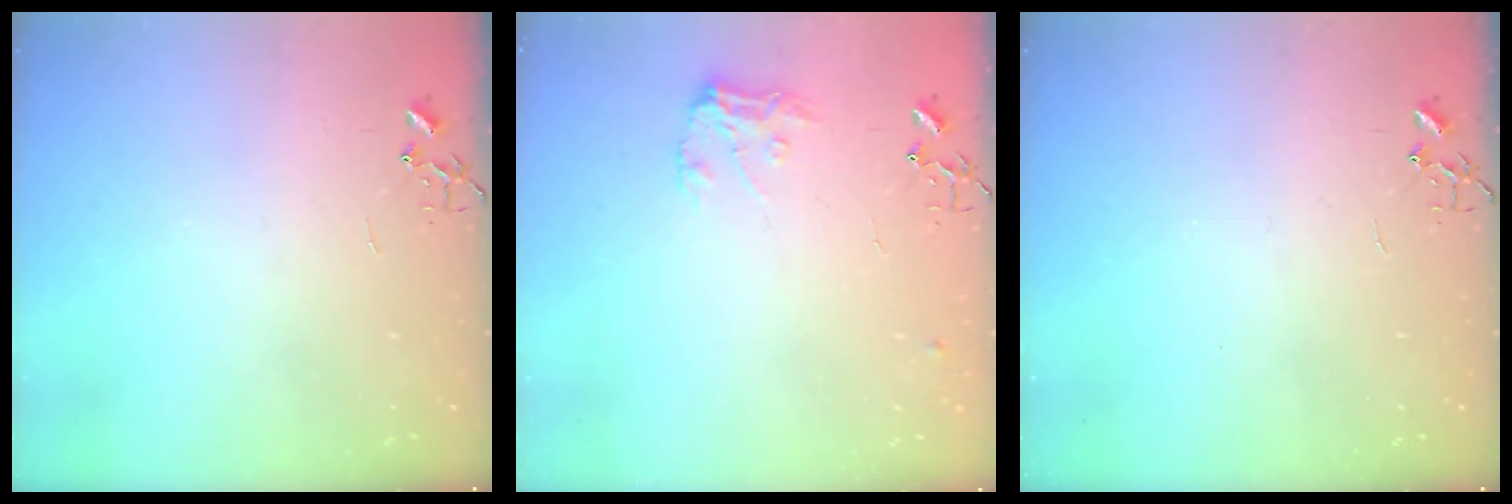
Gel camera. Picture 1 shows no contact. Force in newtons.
{"total": 9.1, "press": 9.1, "slide": 0.4}
{"total": 0.0}